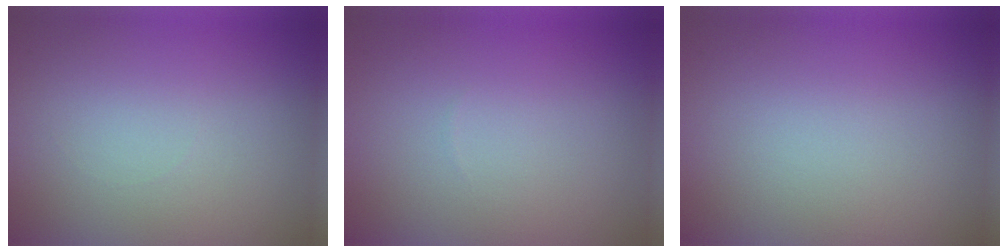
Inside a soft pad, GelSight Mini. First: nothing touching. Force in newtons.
{"total": 0.0}
{"total": 0.0}